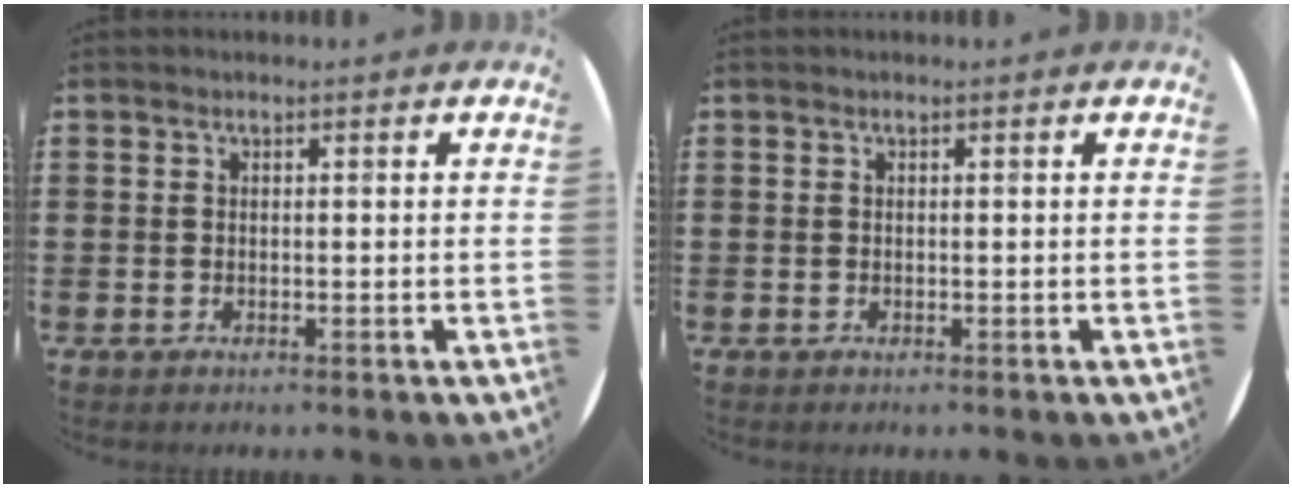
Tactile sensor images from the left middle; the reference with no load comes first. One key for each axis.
{"total": 0.0}